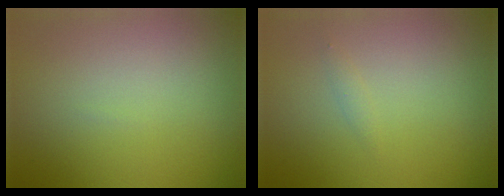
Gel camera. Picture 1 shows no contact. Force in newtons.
{"total": 0.6, "press": 0.6, "slide": 0.0}